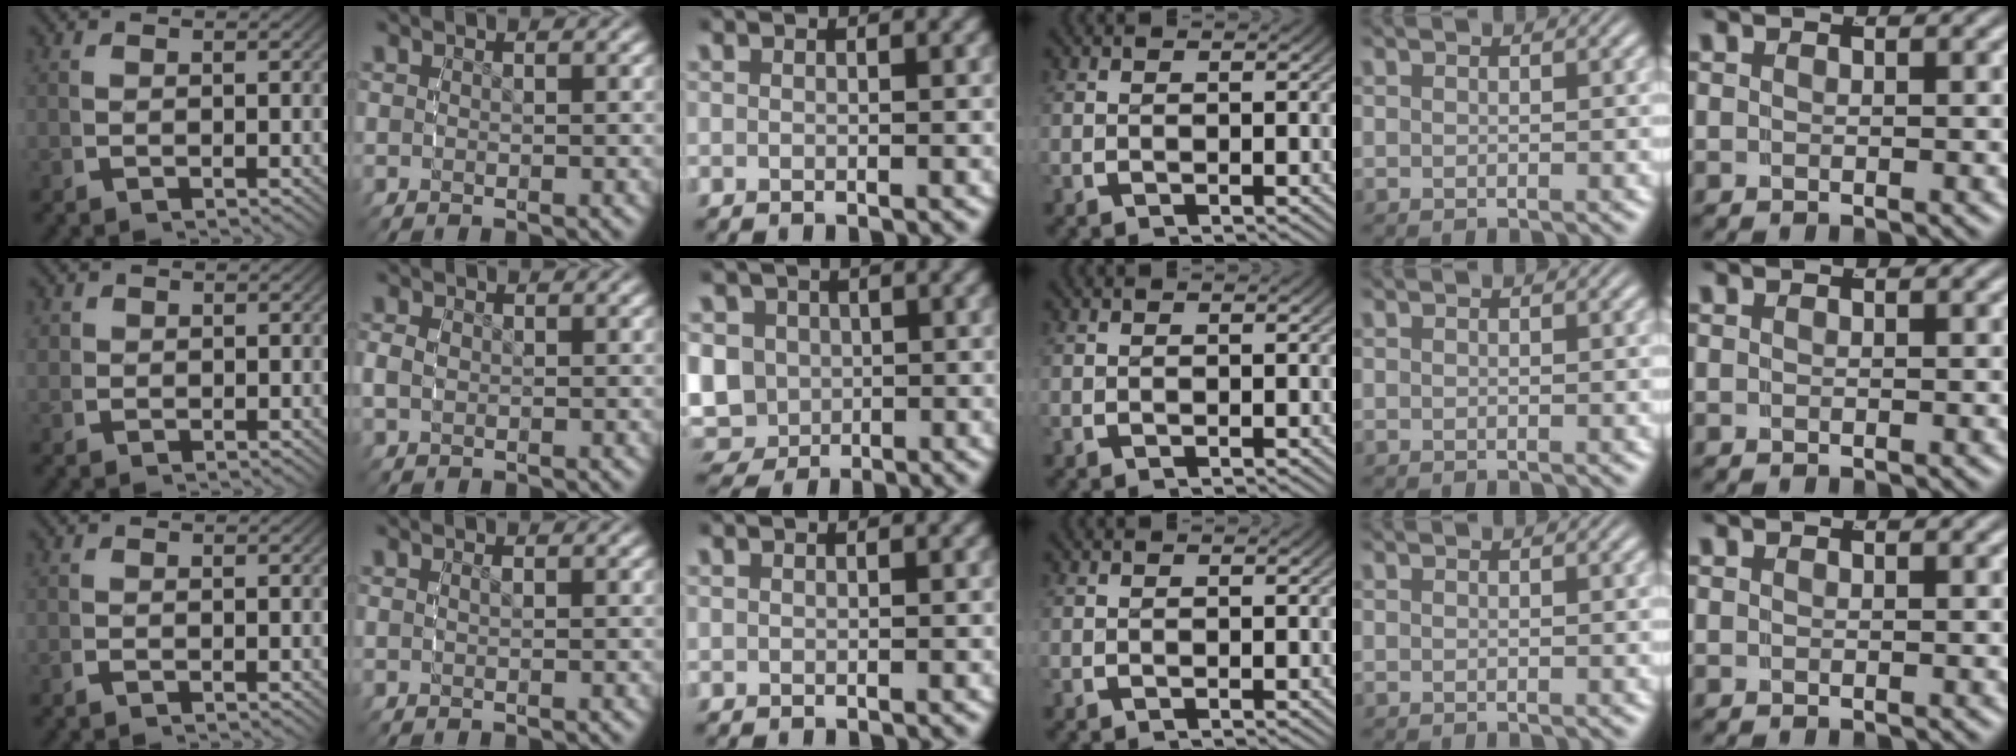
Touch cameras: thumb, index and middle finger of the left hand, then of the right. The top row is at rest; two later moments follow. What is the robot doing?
{"motion": "grasp_and_lifting", "object": "small bumper sticker"}